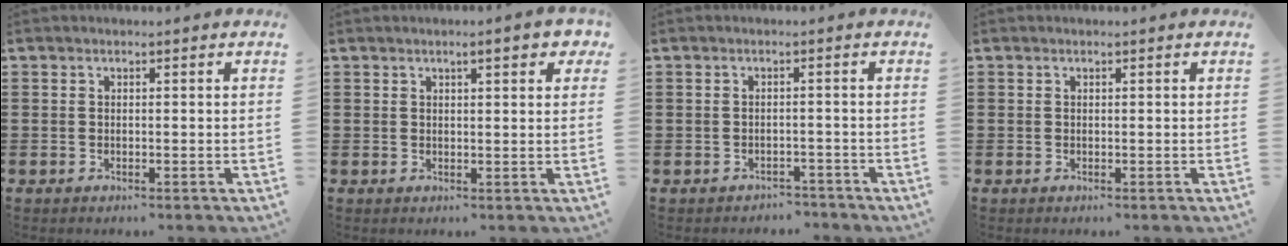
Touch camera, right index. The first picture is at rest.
{"total": 3.0, "force": [1.7, 0.5, 2.4], "torque": [-0.033, 0.000, 0.024]}
{"total": 1.7, "force": [-1.7, 0.5, -0.2], "torque": [-0.003, 0.005, -0.039]}
{"total": 0.0}